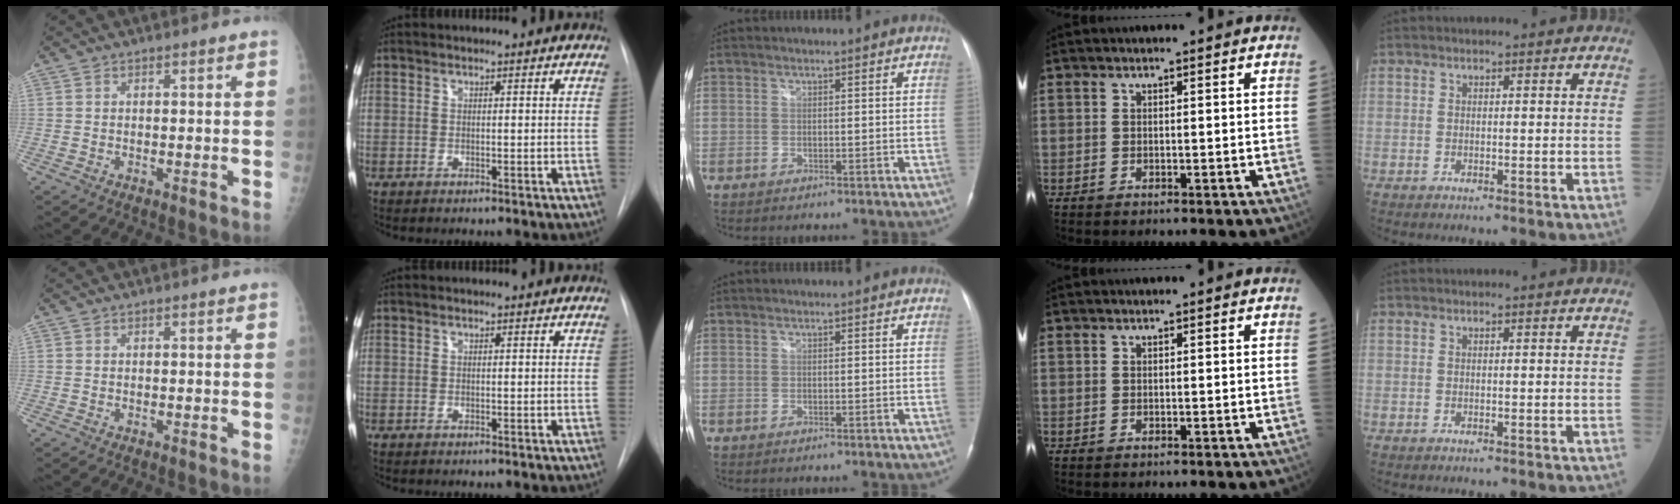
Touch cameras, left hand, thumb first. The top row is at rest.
{}